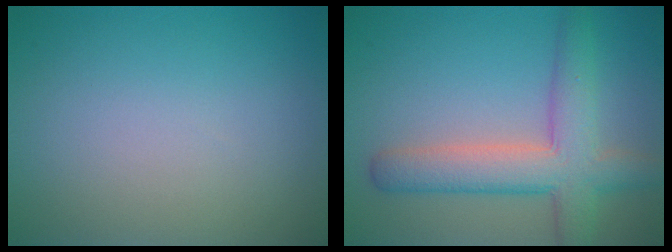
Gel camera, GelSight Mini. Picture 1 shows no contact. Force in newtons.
{"total": 6.2, "press": 6.2, "slide": 0.2}